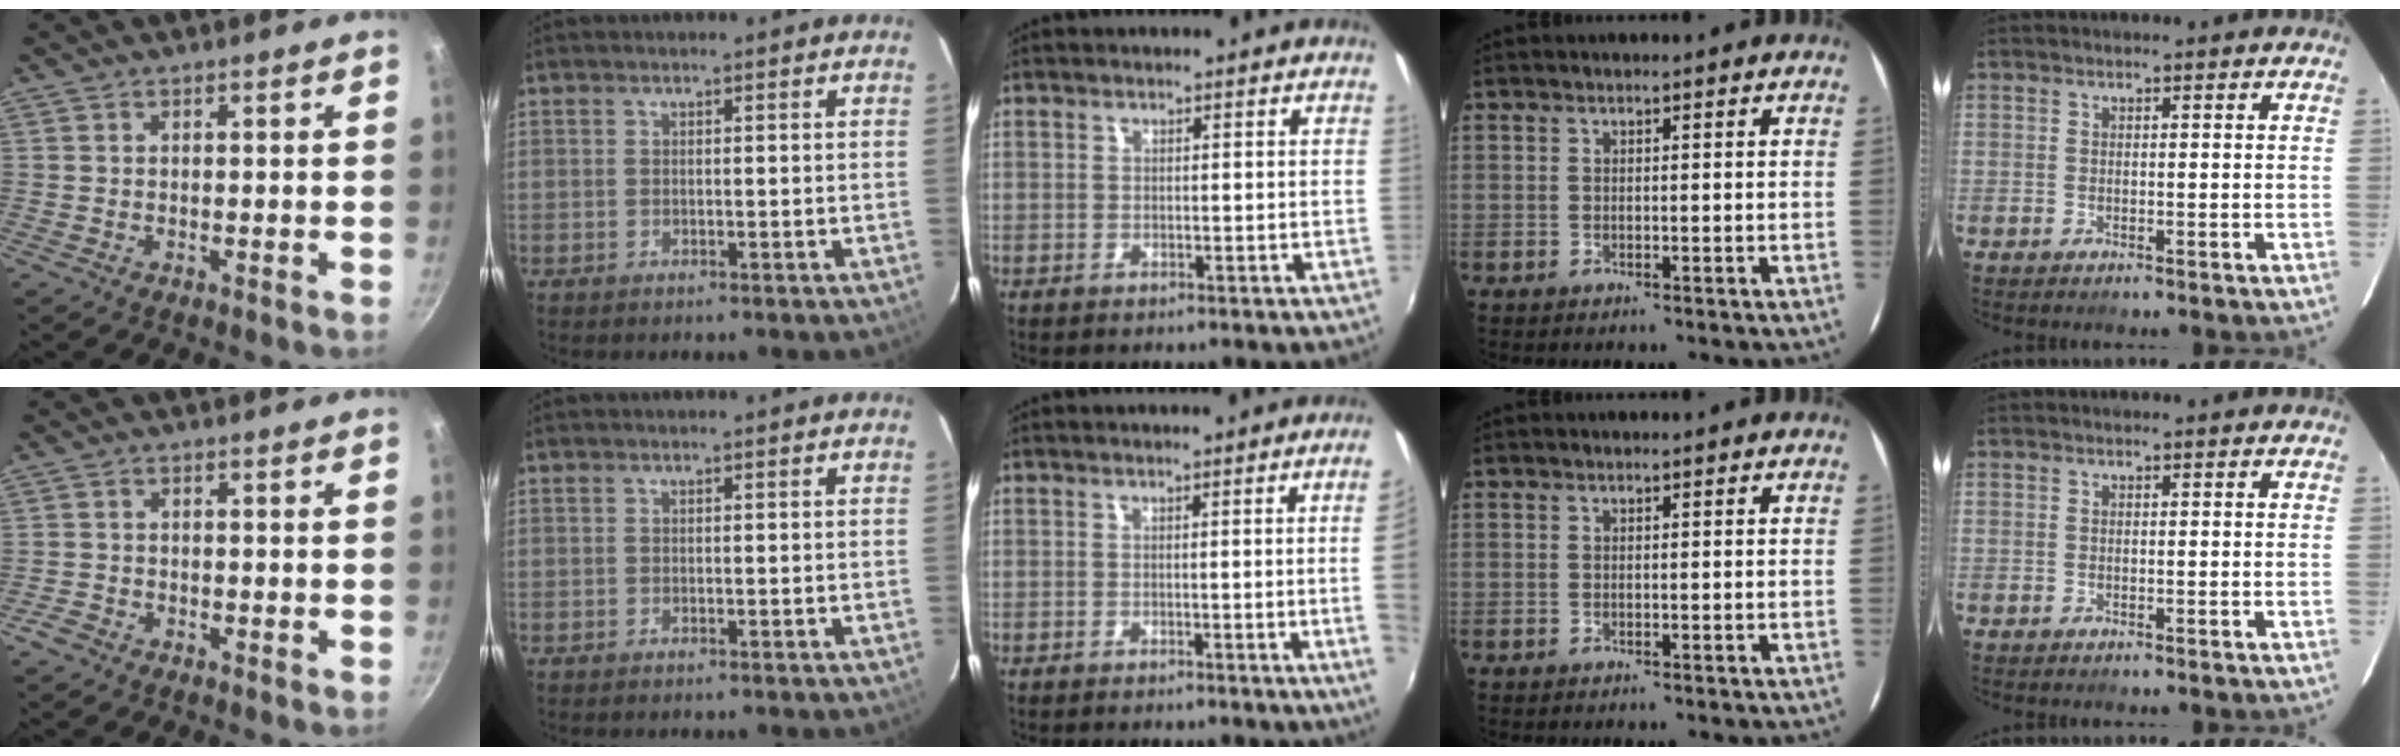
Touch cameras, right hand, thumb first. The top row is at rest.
{"thumb": {"total": 2.1, "force": [-1.5, 1.2, 0.8], "torque": [-0.021, 0.011, -0.030]}, "middle": {"total": 4.2, "force": [-0.1, -2.0, 3.7], "torque": [-0.059, -0.010, 0.004]}}